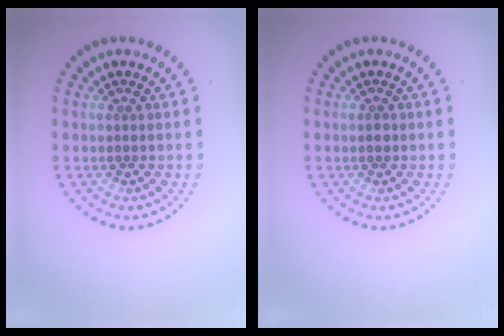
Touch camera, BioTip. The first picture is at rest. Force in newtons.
{"total": 0.7, "press": 0.7, "slide": 0.1}